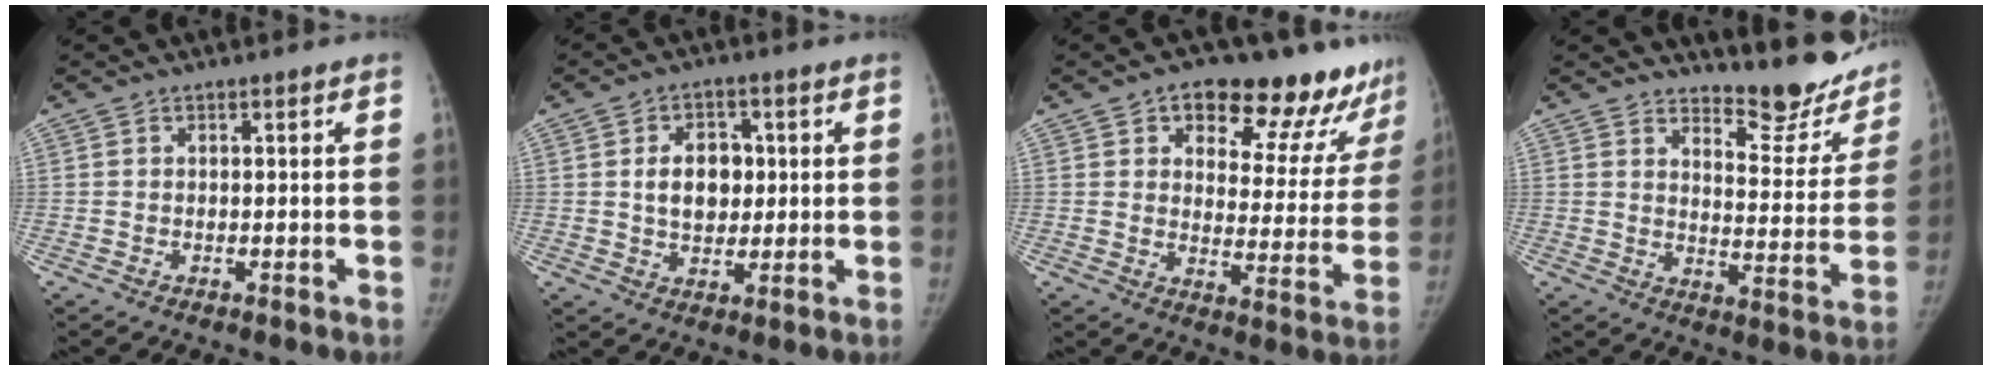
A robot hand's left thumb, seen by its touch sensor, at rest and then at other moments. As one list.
[{"total": 7.7, "force": [1.1, 5.5, 5.2], "torque": [-0.053, -0.001, 0.021]}, {"total": 19.7, "force": [14.0, 8.7, 10.8], "torque": [-0.079, -0.072, 0.179]}, {"total": 14.8, "force": [13.5, 4.5, 3.8], "torque": [-0.004, -0.133, 0.163]}]